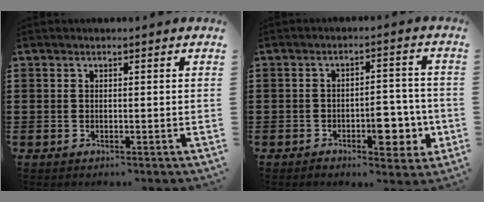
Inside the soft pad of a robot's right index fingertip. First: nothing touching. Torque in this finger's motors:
{"motor_torque": [0.40, -0.24, 0.19, 0.09]}